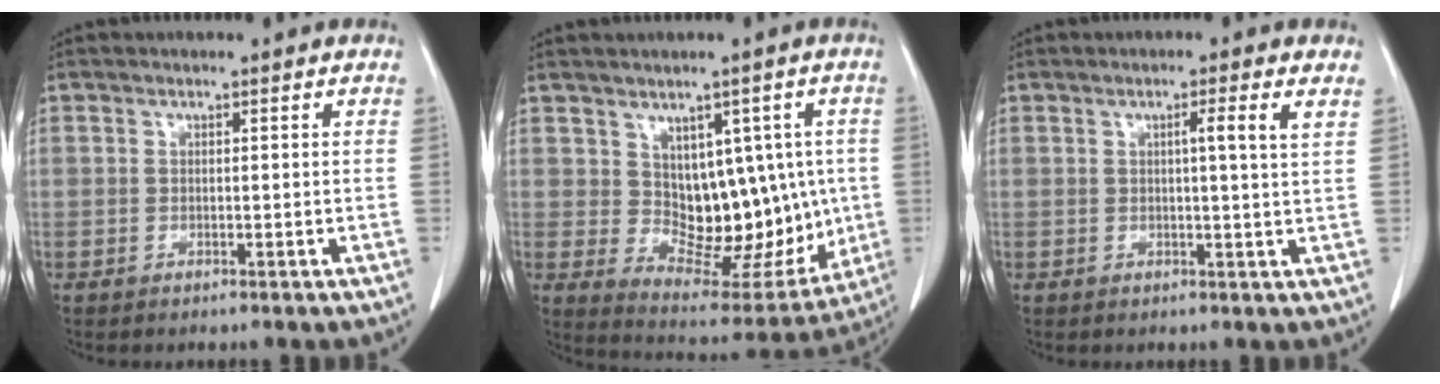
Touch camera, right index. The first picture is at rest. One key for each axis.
{"total": 13.4, "fx": 0.9, "fy": 8.0, "fz": 10.7, "tx": -0.118, "ty": 0.015, "tz": 0.044}
{"total": 3.4, "fx": 1.4, "fy": -0.5, "fz": 3.0, "tx": -0.048, "ty": -0.002, "tz": 0.019}